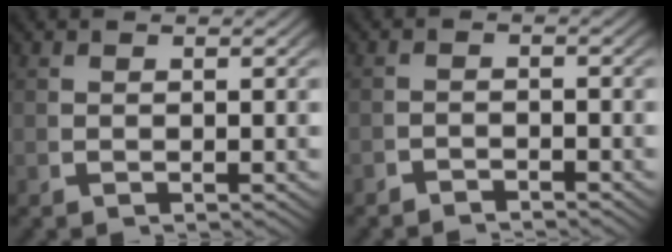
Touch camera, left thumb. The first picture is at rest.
{"total": 1.9, "force": [-1.9, 0.1, -0.2], "torque": [0.012, -0.005, -0.036]}